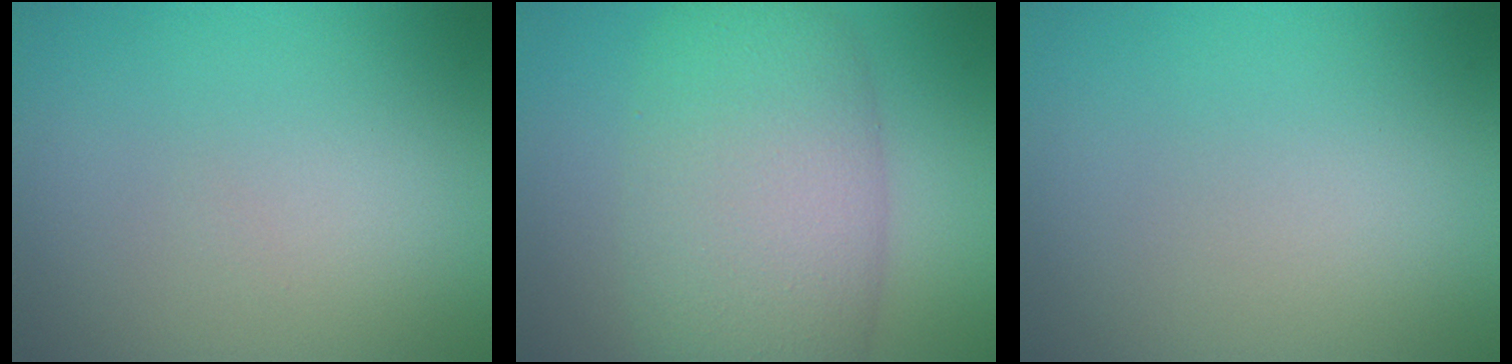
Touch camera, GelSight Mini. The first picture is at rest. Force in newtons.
{"total": 10.4, "press": 10.4, "slide": 0.3}
{"total": 0.0}